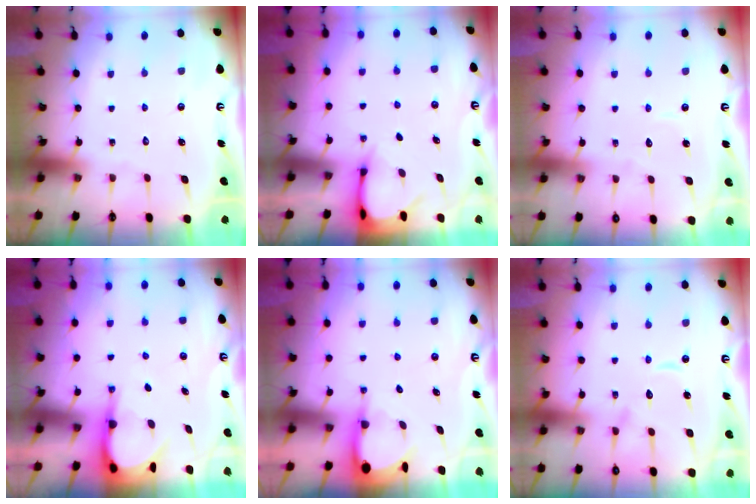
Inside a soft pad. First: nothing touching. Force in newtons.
{"total": 3.0, "press": 3.0, "slide": 0.2}
{"total": 4.1, "press": 4.0, "slide": 0.4}
{"total": 5.1, "press": 5.0, "slide": 0.5}
{"total": 3.5, "press": 3.5, "slide": 0.2}
{"total": 10.1, "press": 10.1, "slide": 1.1}